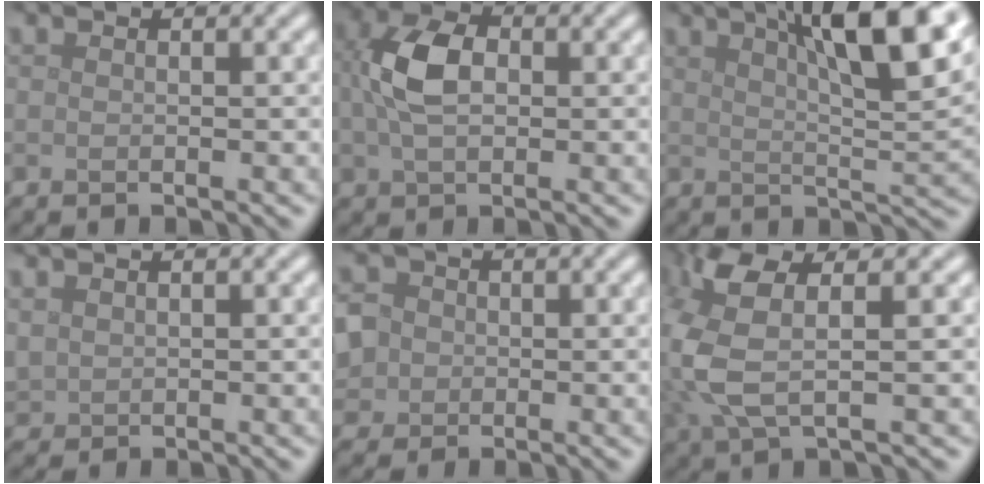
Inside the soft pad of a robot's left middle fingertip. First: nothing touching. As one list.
[{"total": 5.3, "force": [0.4, 3.6, 3.9], "torque": [-0.090, 0.004, 0.003]}, {"total": 11.7, "force": [5.6, 3.4, 9.7], "torque": [-0.115, 0.017, 0.072]}, {"total": 1.2, "force": [0.5, 1.1, 0.2], "torque": [-0.013, -0.005, 0.016]}, {"total": 6.8, "force": [-0.4, 6.2, 2.7], "torque": [-0.072, 0.021, -0.038]}, {"total": 6.0, "force": [1.7, 2.3, 5.2], "torque": [-0.137, 0.006, 0.031]}]